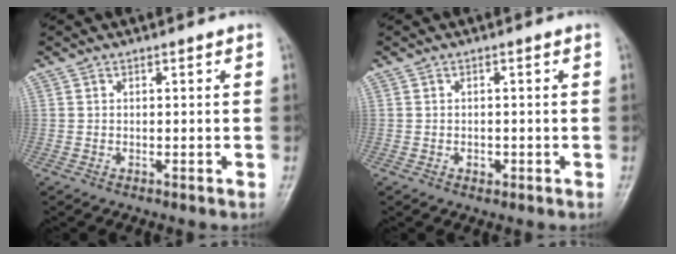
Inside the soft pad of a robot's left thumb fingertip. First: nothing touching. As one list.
[{"total": 1.2, "force": [-0.4, 0.9, 0.7], "torque": [-0.007, 0.002, -0.005]}]